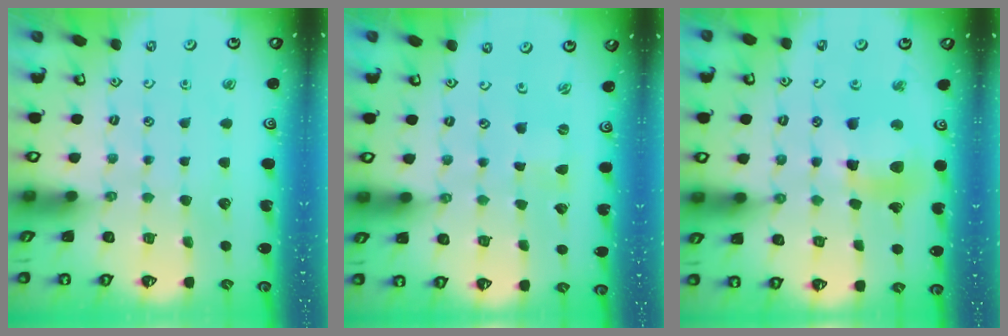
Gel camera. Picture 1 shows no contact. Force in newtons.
{"total": 0.0}
{"total": 12.2, "press": 12.1, "slide": 1.8}